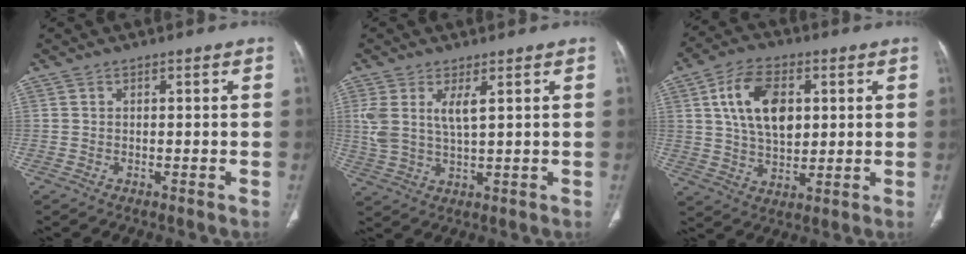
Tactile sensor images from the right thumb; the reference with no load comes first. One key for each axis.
{"total": 6.5, "fx": 2.3, "fy": 2.3, "fz": 5.7, "tx": -0.131, "ty": -0.011, "tz": 0.054}
{"total": 13.1, "fx": 3.3, "fy": 8.0, "fz": 9.8, "tx": -0.156, "ty": -0.005, "tz": 0.058}